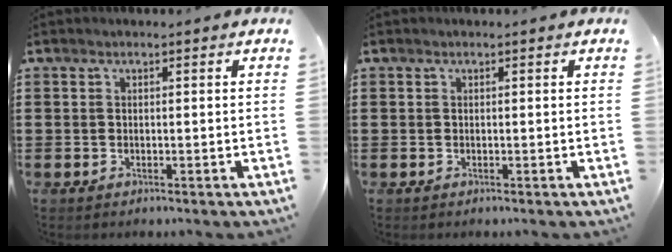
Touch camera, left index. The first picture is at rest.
{"total": 0.0}